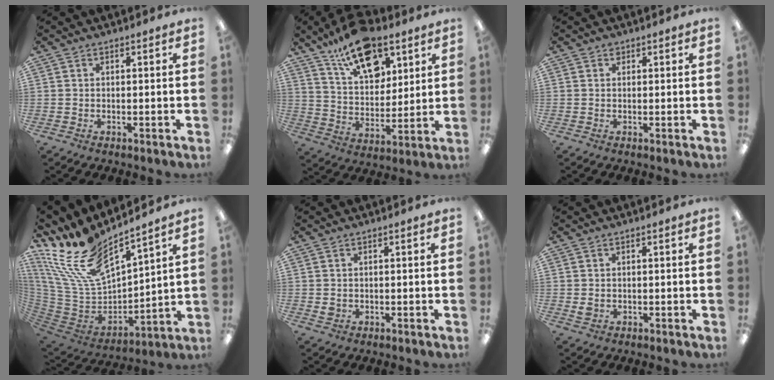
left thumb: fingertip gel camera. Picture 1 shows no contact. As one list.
[{"total": 17.7, "force": [11.3, 9.4, 9.9], "torque": [-0.154, -0.054, 0.198]}, {"total": 0.8, "force": [0.5, 0.5, 0.3], "torque": [-0.006, 0.002, 0.009]}, {"total": 19.8, "force": [15.1, 7.2, 10.6], "torque": [-0.240, -0.107, 0.267]}, {"total": 1.3, "force": [0.3, 1.0, 0.7], "torque": [-0.015, 0.003, 0.006]}, {"total": 1.5, "force": [0.2, 1.1, 1.0], "torque": [-0.019, 0.003, 0.004]}]